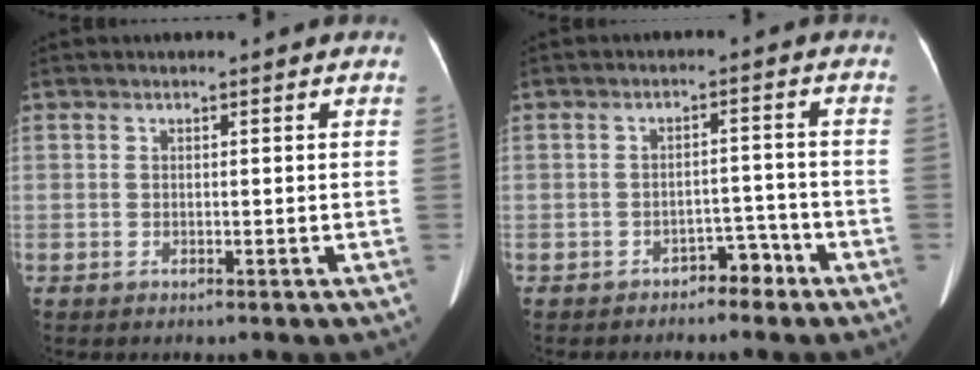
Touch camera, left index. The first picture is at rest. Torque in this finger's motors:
{"motor_torque": [0.04, 0.24, 0.01, -0.01]}